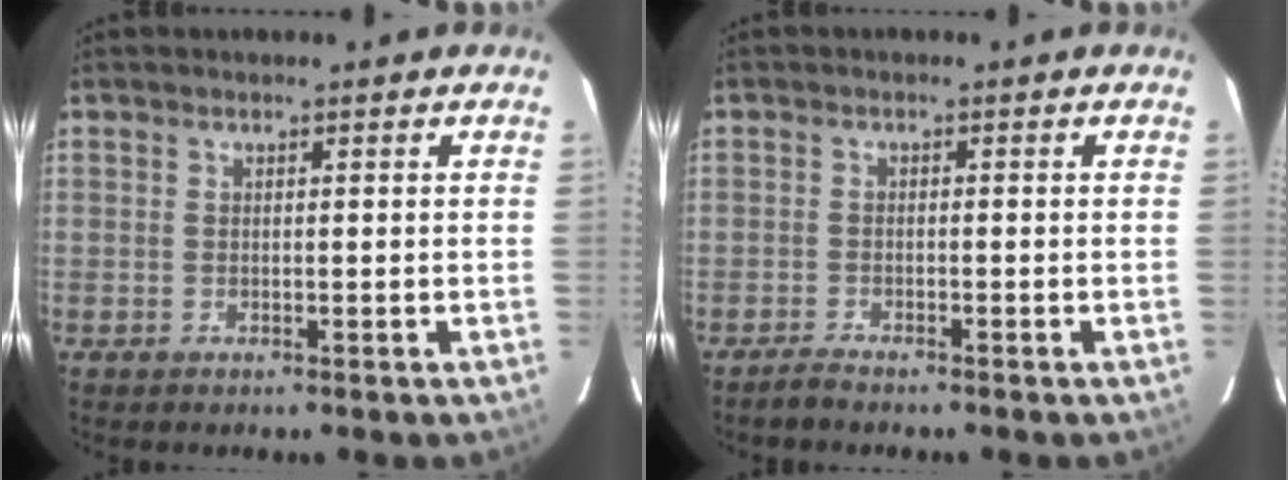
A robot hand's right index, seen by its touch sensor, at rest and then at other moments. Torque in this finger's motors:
{"motor_torque": [0.18, -0.17, 0.09, 0.02]}